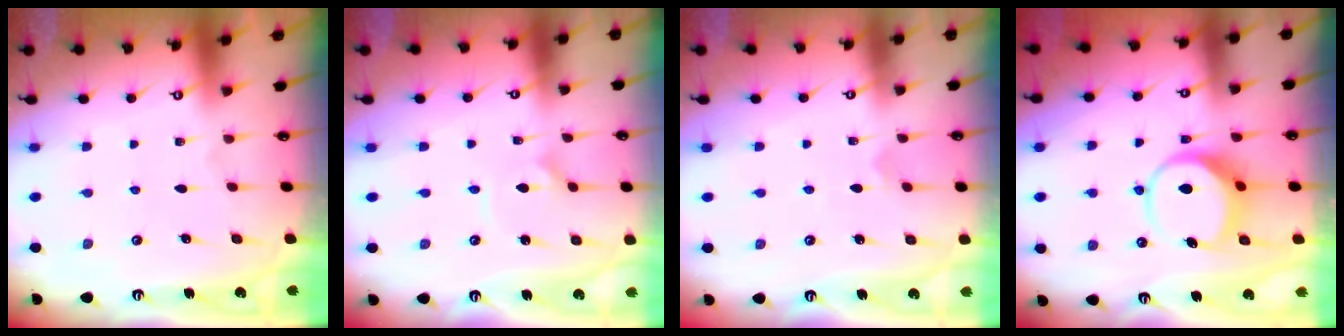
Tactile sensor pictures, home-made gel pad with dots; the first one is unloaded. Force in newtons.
{"total": 2.5, "press": 2.5, "slide": 0.3}
{"total": 3.7, "press": 3.7, "slide": 0.4}
{"total": 7.4, "press": 7.4, "slide": 1.0}